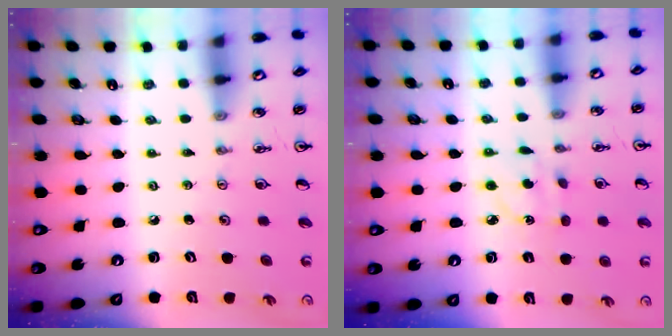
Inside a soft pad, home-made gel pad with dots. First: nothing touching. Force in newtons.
{"total": 3.5, "press": 3.4, "slide": 1.0}